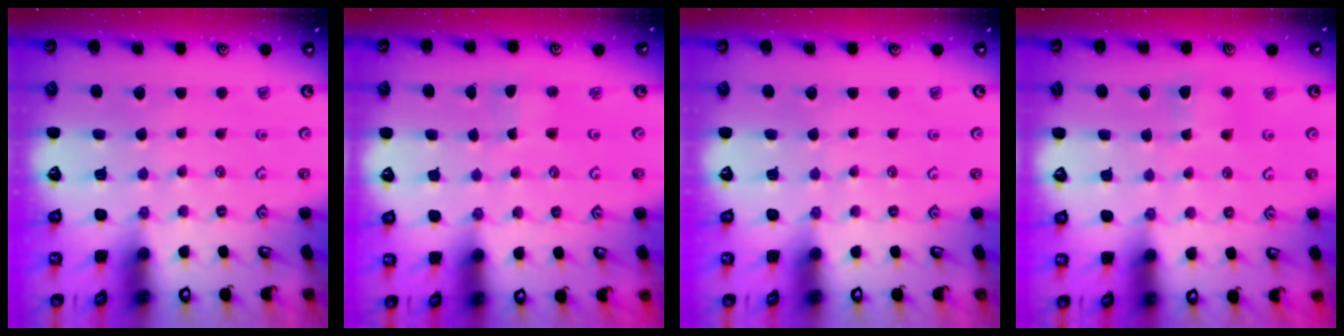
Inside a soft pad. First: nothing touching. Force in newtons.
{"total": 0.0}
{"total": 0.0}
{"total": 3.0, "press": 3.0, "slide": 0.5}